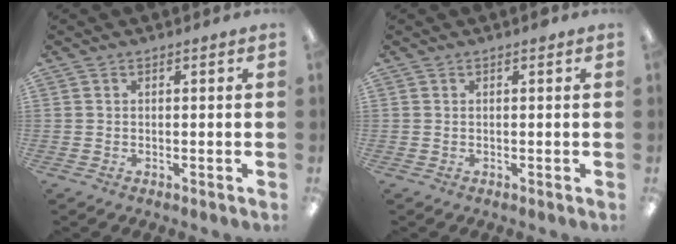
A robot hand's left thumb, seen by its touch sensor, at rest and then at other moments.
{"total": 0.0}